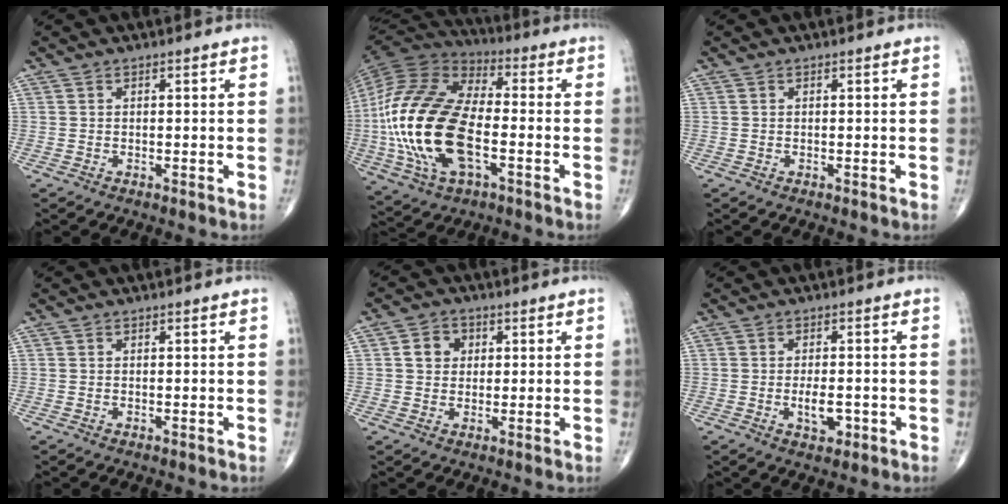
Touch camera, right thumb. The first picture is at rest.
{"total": 24.8, "force": [-4.2, 12.5, 21.0], "torque": [-0.448, 0.008, -0.077]}
{"total": 0.0}
{"total": 0.0}
{"total": 4.8, "force": [1.0, 4.1, 2.2], "torque": [-0.015, 0.004, 0.013]}
{"total": 4.4, "force": [-1.2, 2.2, 3.7], "torque": [-0.055, -0.001, -0.016]}